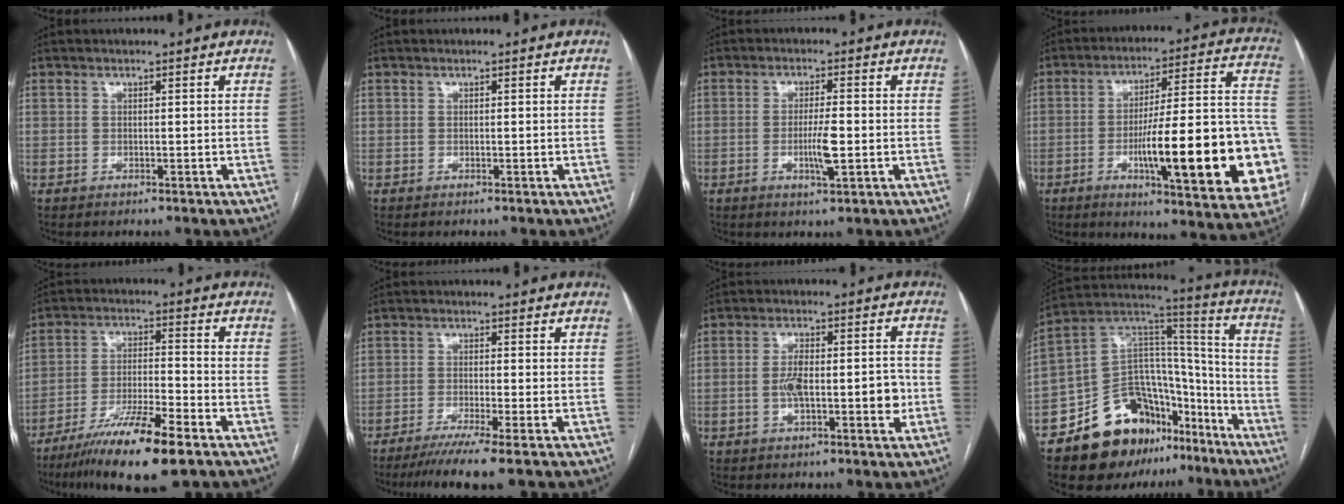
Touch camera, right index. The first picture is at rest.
{"total": 0.0}
{"total": 4.9, "force": [-1.1, 0.5, 4.7], "torque": [-0.089, -0.006, -0.017]}
{"total": 25.5, "force": [-6.6, 3.6, 24.4], "torque": [-0.264, 0.010, -0.085]}
{"total": 13.3, "force": [-8.5, 1.1, 10.2], "torque": [-0.186, -0.028, -0.147]}
{"total": 7.0, "force": [-5.0, -1.1, 4.9], "torque": [-0.075, -0.020, -0.085]}
{"total": 8.4, "force": [-1.4, 2.9, 7.7], "torque": [-0.133, 0.018, -0.020]}
{"total": 22.0, "force": [-14.5, 12.5, 10.6], "torque": [-0.169, 0.077, -0.234]}